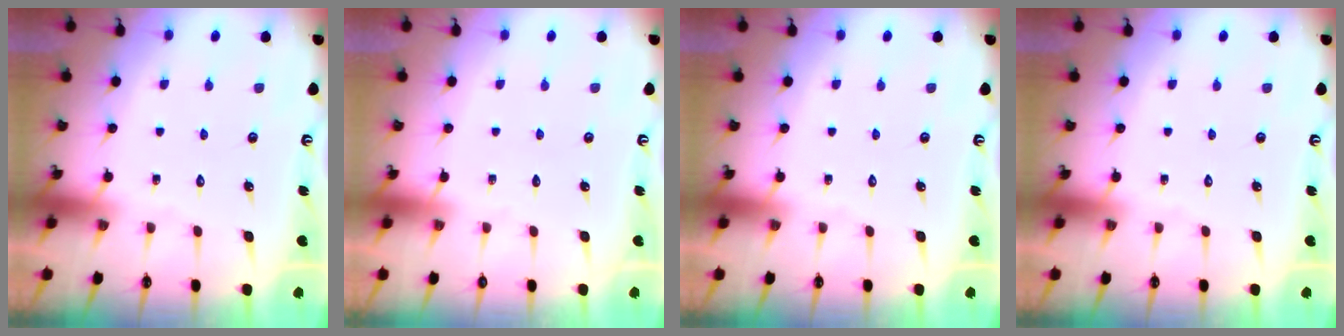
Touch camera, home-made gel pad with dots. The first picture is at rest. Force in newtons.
{"total": 0.0}
{"total": 0.0}
{"total": 0.0}